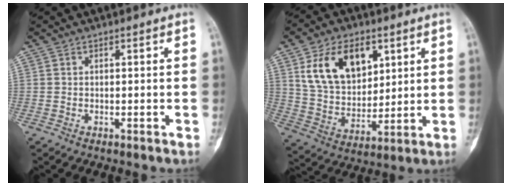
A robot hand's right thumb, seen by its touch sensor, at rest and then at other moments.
{"total": 15.5, "force": [6.5, 9.9, 10.1], "torque": [-0.143, -0.024, 0.131]}